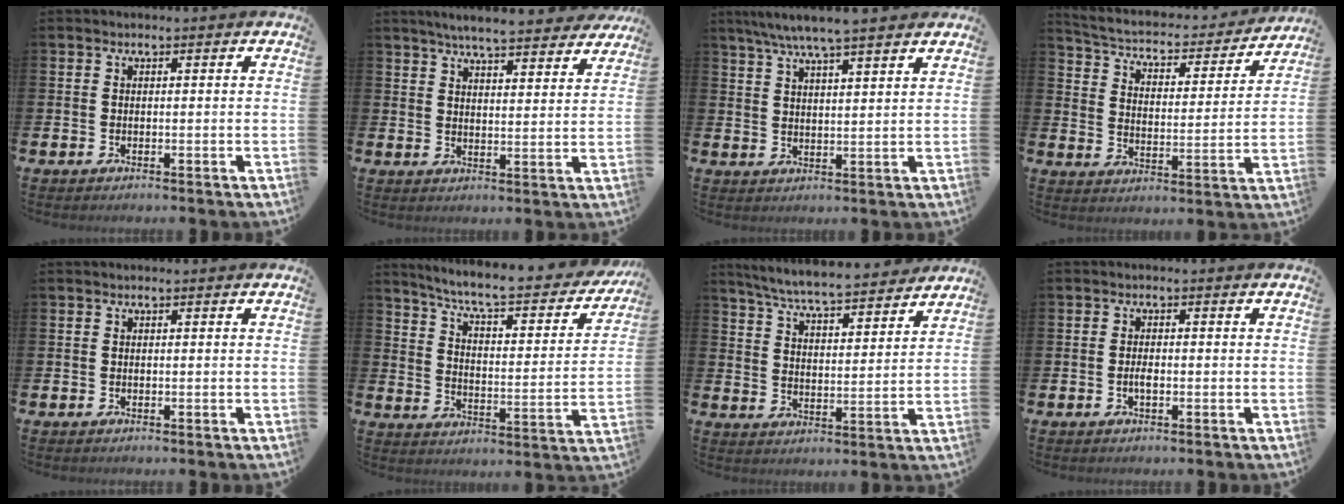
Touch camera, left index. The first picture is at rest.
{"total": 6.1, "force": [5.9, 0.4, 1.6], "torque": [-0.037, -0.032, 0.102]}
{"total": 6.3, "force": [5.8, 0.0, 2.6], "torque": [-0.069, -0.017, 0.104]}
{"total": 4.8, "force": [4.4, 1.4, 1.4], "torque": [-0.058, -0.039, 0.066]}
{"total": 0.0}
{"total": 7.4, "force": [6.6, 1.0, 3.1], "torque": [-0.083, -0.052, 0.105]}
{"total": 7.0, "force": [6.7, 0.4, 2.0], "torque": [-0.067, -0.044, 0.118]}
{"total": 1.6, "force": [-0.4, 0.6, 1.4], "torque": [-0.023, -0.001, -0.008]}